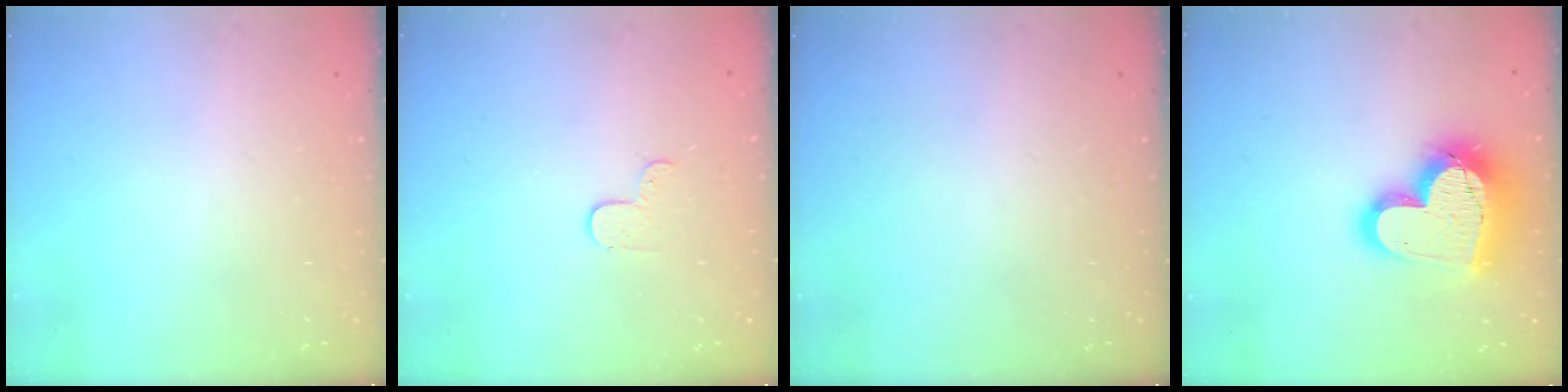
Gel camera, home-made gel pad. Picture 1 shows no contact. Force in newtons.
{"total": 3.3, "press": 3.2, "slide": 0.3}
{"total": 0.0}
{"total": 19.6, "press": 19.5, "slide": 1.6}